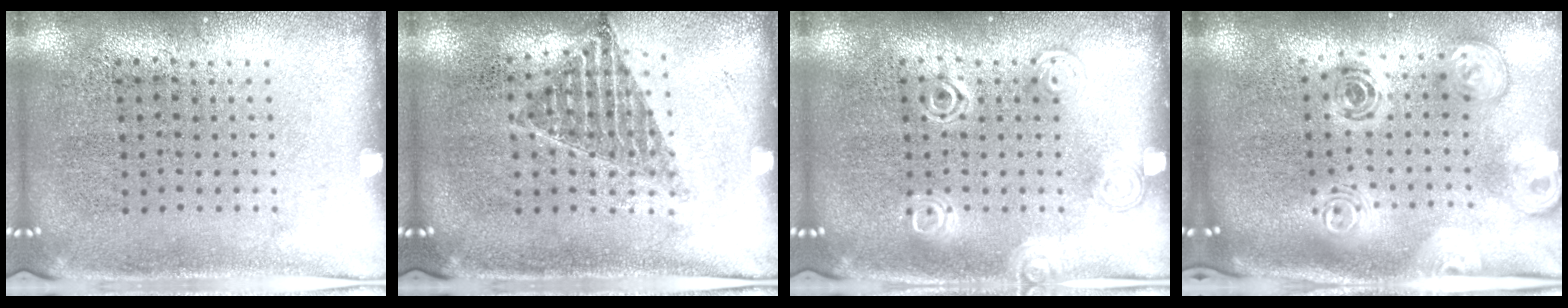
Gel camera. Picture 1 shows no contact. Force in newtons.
{"total": 1.0, "press": 0.9, "slide": 0.3}
{"total": 1.9, "press": 1.9, "slide": 0.4}
{"total": 2.1, "press": 1.7, "slide": 1.2}